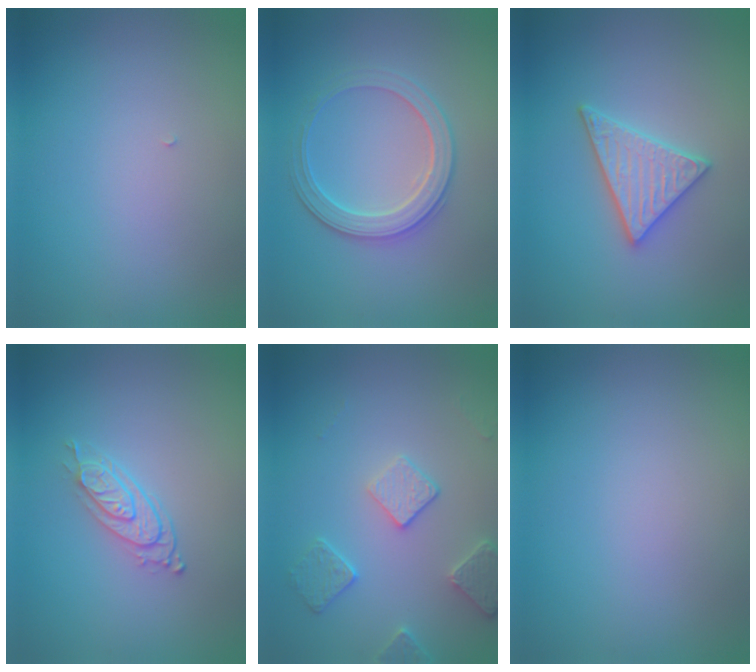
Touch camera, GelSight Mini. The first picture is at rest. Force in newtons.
{"total": 3.3, "press": 3.2, "slide": 0.6}
{"total": 3.3, "press": 3.2, "slide": 0.6}
{"total": 2.7, "press": 2.1, "slide": 1.7}
{"total": 2.8, "press": 2.7, "slide": 0.6}
{"total": 0.0}